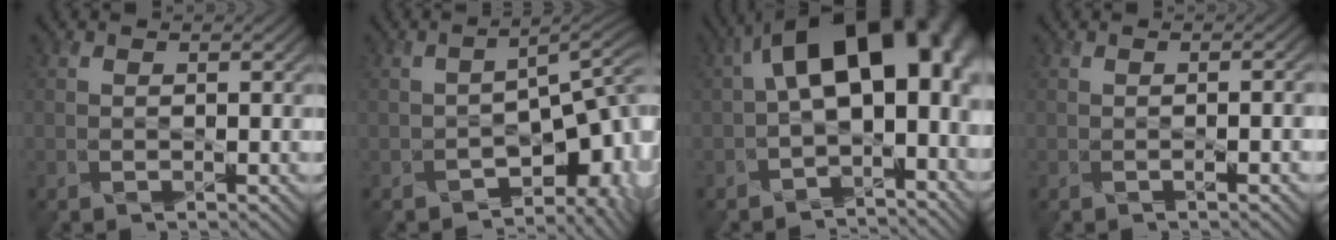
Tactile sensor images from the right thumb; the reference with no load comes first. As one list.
[{"total": 7.7, "force": [-4.6, 3.3, 5.2], "torque": [-0.062, -0.017, -0.058]}, {"total": 16.0, "force": [1.1, 9.2, 13.1], "torque": [-0.188, 0.003, 0.036]}, {"total": 2.2, "force": [-0.4, 0.6, 2.1], "torque": [-0.024, 0.005, -0.011]}]